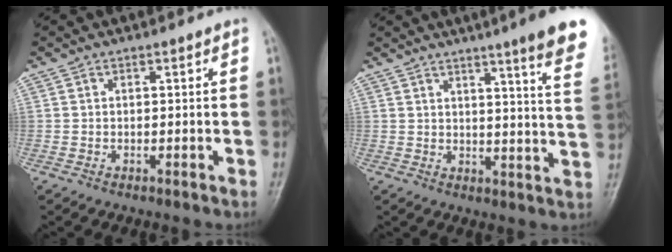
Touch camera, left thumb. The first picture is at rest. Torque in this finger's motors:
{"motor_torque": [3.05, 1.96, 1.50, -1.27, 0.12]}